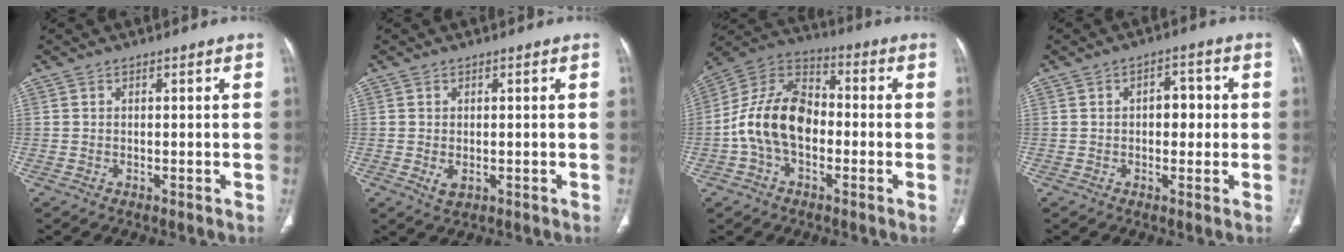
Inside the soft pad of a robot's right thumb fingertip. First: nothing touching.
{"total": 2.4, "force": [-0.5, 1.5, 1.8], "torque": [-0.033, -0.004, -0.004]}
{"total": 14.3, "force": [-2.0, 9.7, 10.4], "torque": [-0.181, 0.041, -0.046]}
{"total": 4.9, "force": [0.2, 3.2, 3.8], "torque": [-0.032, 0.012, 0.000]}